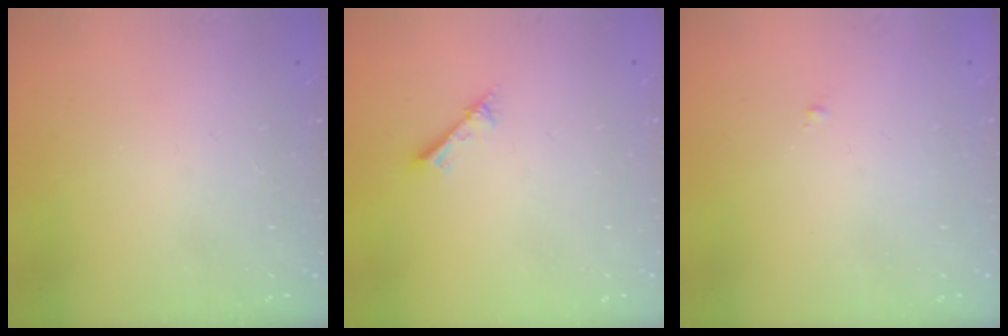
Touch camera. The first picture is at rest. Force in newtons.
{"total": 1.6, "press": 1.6, "slide": 0.2}
{"total": 0.6, "press": 0.6, "slide": 0.2}